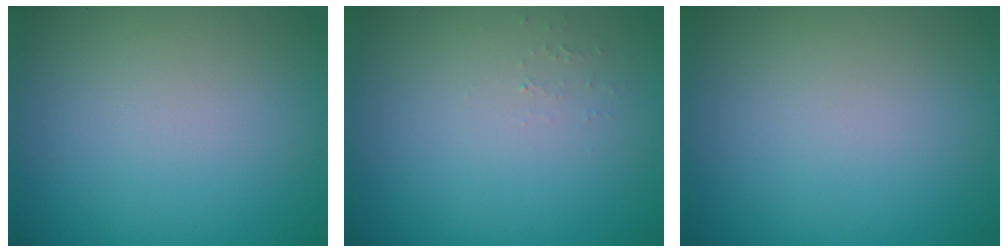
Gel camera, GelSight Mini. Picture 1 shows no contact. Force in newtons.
{"total": 0.5, "press": 0.5, "slide": 0.1}
{"total": 0.0}